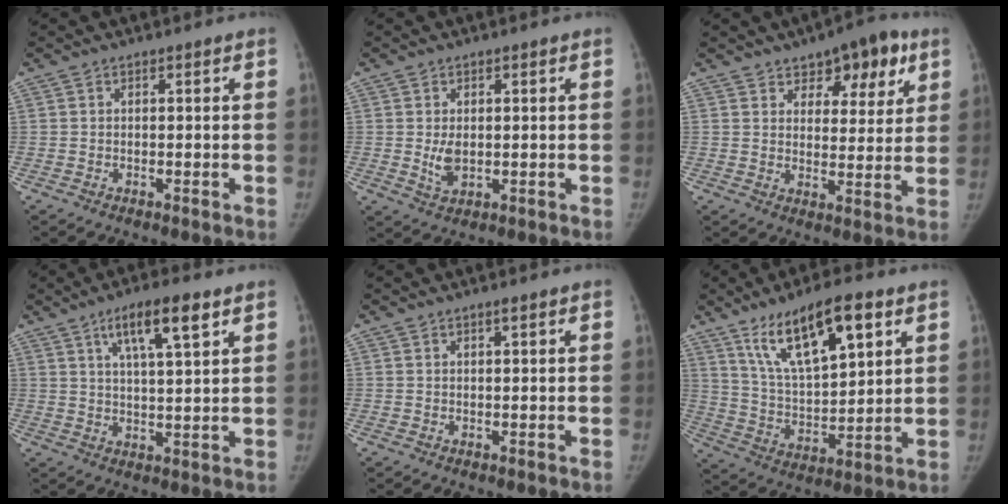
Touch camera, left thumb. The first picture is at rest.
{"total": 3.7, "force": [0.1, 2.3, 2.9], "torque": [-0.048, -0.009, 0.008]}
{"total": 11.2, "force": [6.6, 5.8, 7.0], "torque": [-0.055, -0.028, 0.093]}
{"total": 9.5, "force": [5.0, 1.9, 7.8], "torque": [-0.129, -0.017, 0.086]}
{"total": 0.8, "force": [0.5, 0.1, 0.6], "torque": [-0.009, -0.001, 0.009]}
{"total": 16.9, "force": [9.3, 6.0, 12.8], "torque": [-0.190, -0.035, 0.171]}